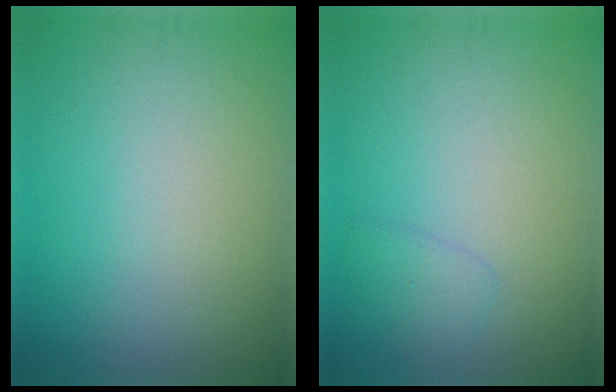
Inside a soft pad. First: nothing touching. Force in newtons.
{"total": 1.3, "press": 1.3, "slide": 0.0}